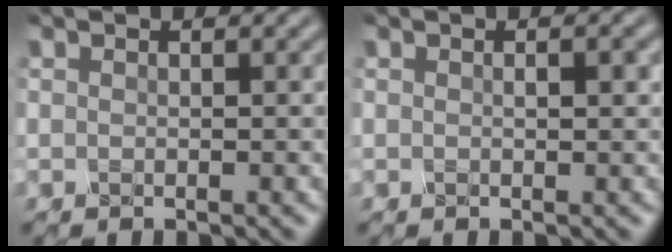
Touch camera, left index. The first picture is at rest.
{"total": 0.9, "force": [0.0, 0.3, 0.9], "torque": [-0.011, -0.002, 0.004]}